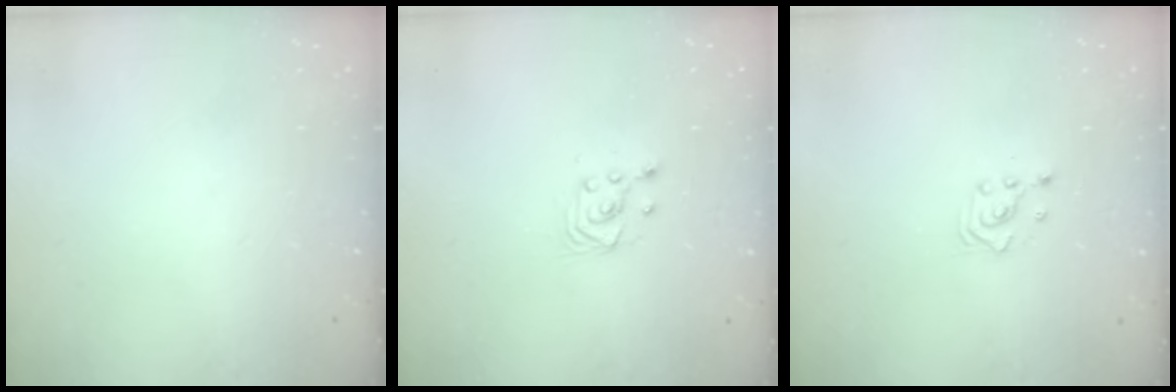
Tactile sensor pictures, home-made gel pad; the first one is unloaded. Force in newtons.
{"total": 2.9, "press": 2.6, "slide": 1.3}
{"total": 2.3, "press": 2.3, "slide": 0.3}